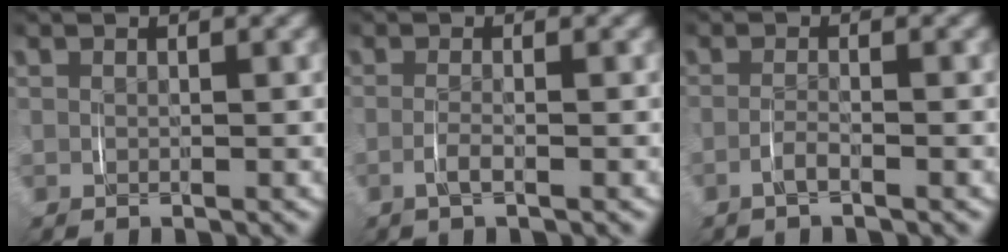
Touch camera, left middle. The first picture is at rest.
{"total": 1.3, "force": [-0.9, -0.2, 1.0], "torque": [-0.023, -0.008, -0.016]}
{"total": 1.4, "force": [-1.1, -0.2, 0.7], "torque": [-0.019, -0.005, -0.022]}